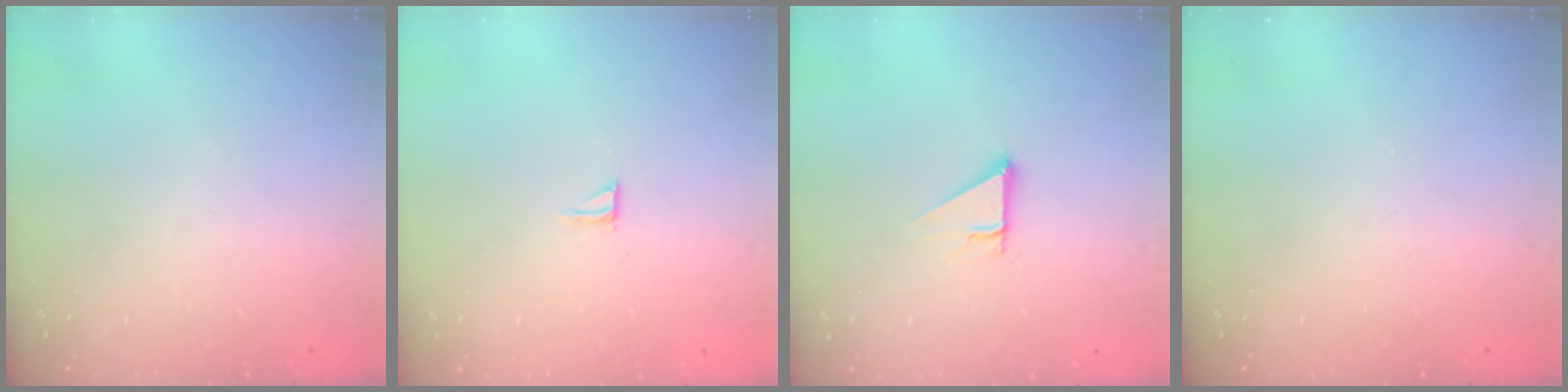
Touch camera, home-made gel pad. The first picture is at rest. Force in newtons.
{"total": 3.6, "press": 3.6, "slide": 0.4}
{"total": 2.5, "press": 2.5, "slide": 0.2}
{"total": 0.0}